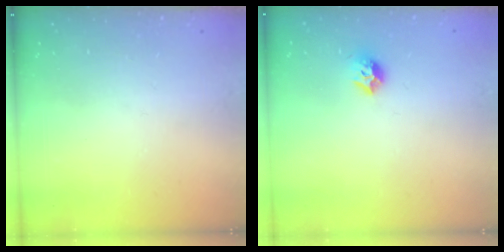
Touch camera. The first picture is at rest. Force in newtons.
{"total": 7.9, "press": 7.9, "slide": 0.7}